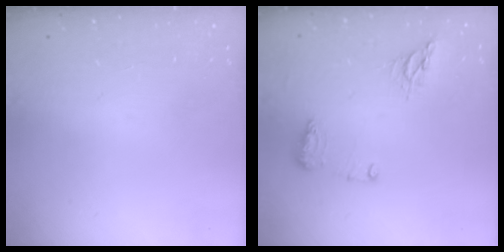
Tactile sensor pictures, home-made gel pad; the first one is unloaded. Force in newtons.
{"total": 11.7, "press": 10.0, "slide": 6.1}